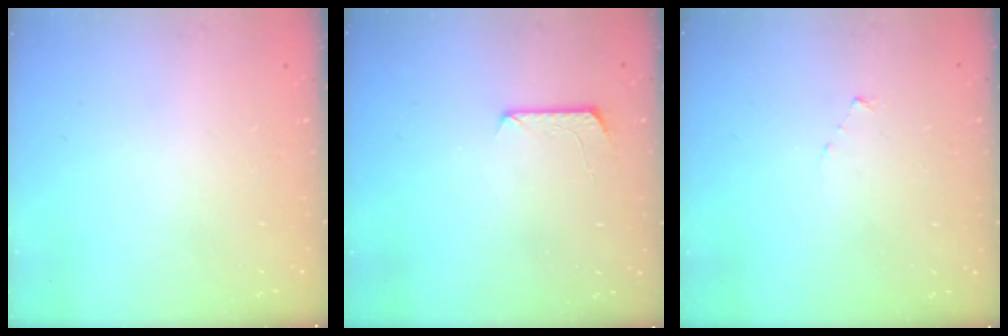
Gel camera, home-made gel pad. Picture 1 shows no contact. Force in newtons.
{"total": 7.4, "press": 7.3, "slide": 0.7}
{"total": 3.0, "press": 3.0, "slide": 0.3}